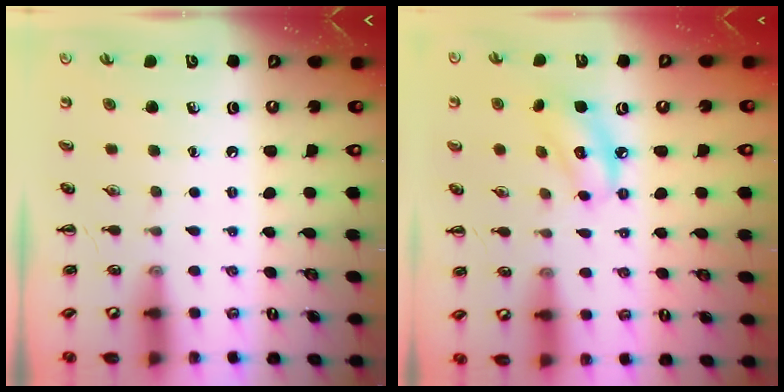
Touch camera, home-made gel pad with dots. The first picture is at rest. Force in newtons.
{"total": 6.8, "press": 6.7, "slide": 1.3}